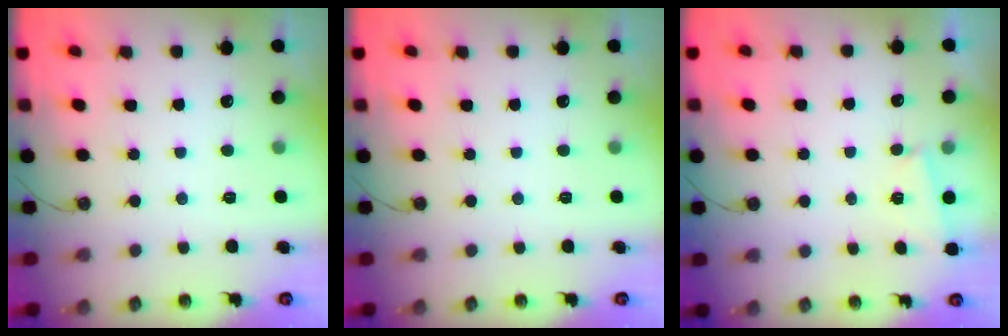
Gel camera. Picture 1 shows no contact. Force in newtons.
{"total": 0.0}
{"total": 1.5, "press": 1.4, "slide": 0.5}